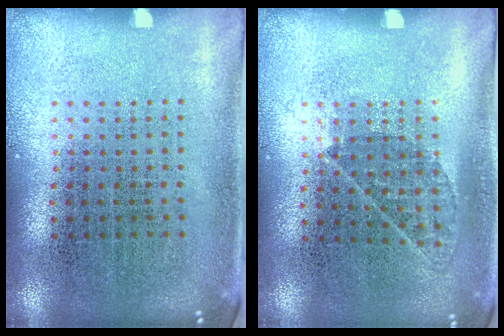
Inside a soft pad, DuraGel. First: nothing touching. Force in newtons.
{"total": 0.8, "press": 0.6, "slide": 0.4}